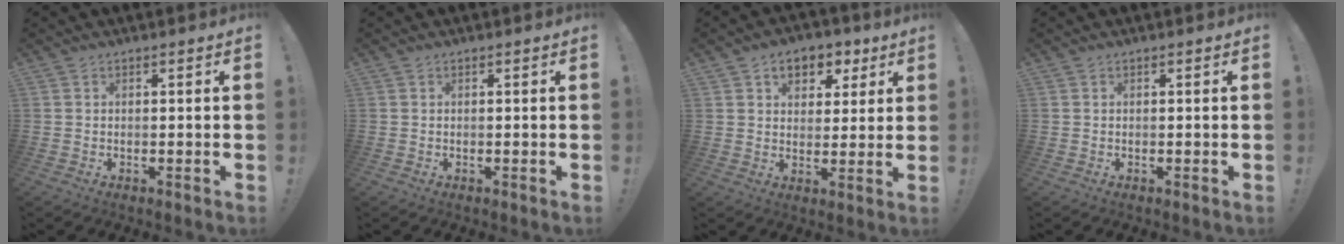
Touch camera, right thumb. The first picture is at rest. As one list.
[{"total": 0.0}, {"total": 8.3, "force": [3.9, 6.2, 3.9], "torque": [-0.046, -0.016, 0.072]}, {"total": 0.0}]